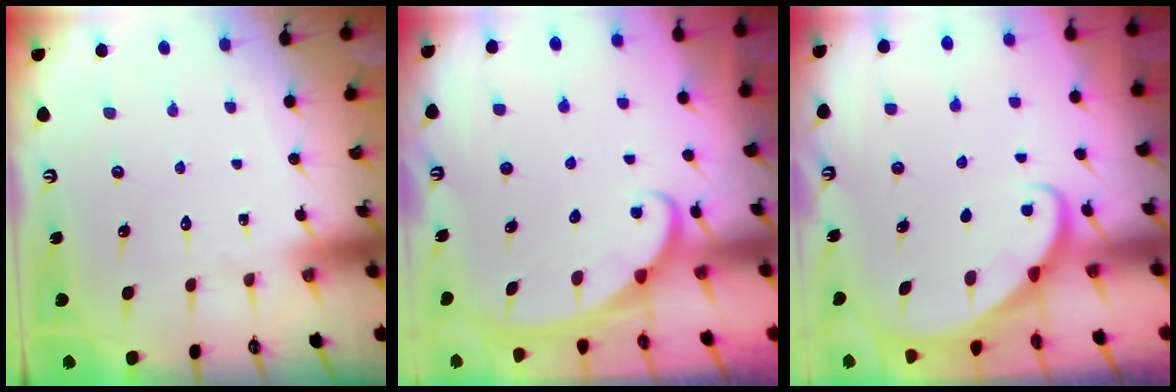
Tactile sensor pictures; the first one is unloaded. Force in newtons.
{"total": 2.5, "press": 2.5, "slide": 0.3}
{"total": 2.0, "press": 2.0, "slide": 0.3}